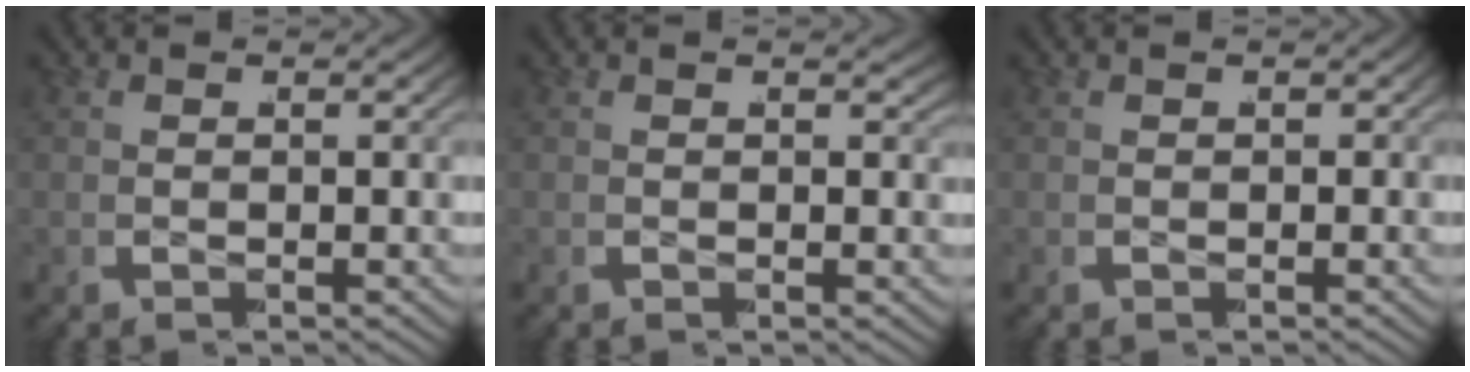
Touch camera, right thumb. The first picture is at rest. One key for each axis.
{"total": 0.5, "fx": 0.4, "fy": 0.2, "fz": 0.2, "tx": -0.005, "ty": -0.002, "tz": 0.006}
{"total": 0.5, "fx": -0.2, "fy": 0.4, "fz": 0.3, "tx": -0.007, "ty": -0.004, "tz": -0.001}